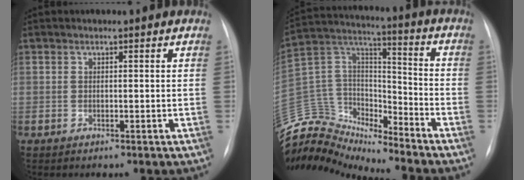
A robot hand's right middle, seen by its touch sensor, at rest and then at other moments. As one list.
[{"total": 16.6, "force": [-16.2, 2.8, 2.0], "torque": [-0.047, 0.068, -0.297]}]